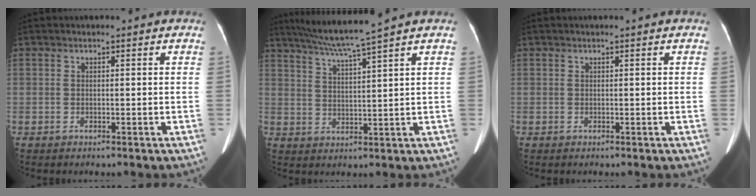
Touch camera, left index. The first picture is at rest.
{"total": 8.1, "force": [6.7, -2.2, 4.0], "torque": [-0.072, 0.001, 0.120]}
{"total": 0.0}